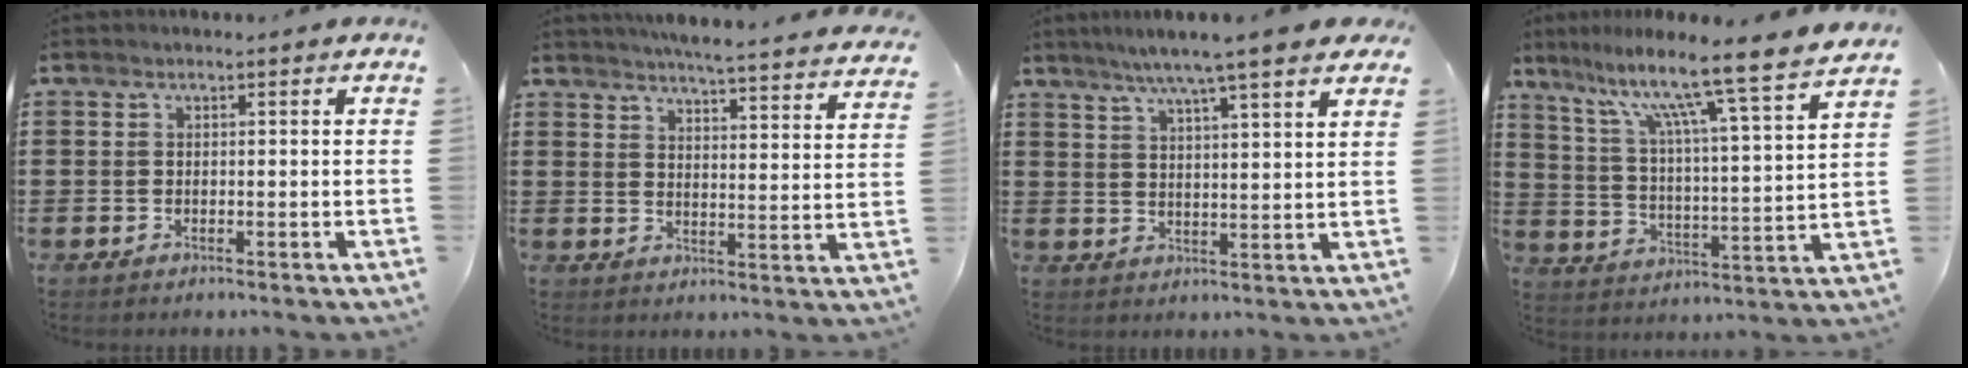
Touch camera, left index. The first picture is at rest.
{"total": 4.9, "force": [4.8, -0.5, 1.1], "torque": [-0.033, -0.036, 0.079]}
{"total": 6.6, "force": [5.4, 0.0, 3.8], "torque": [-0.088, -0.016, 0.092]}
{"total": 11.2, "force": [9.1, -0.9, 6.5], "torque": [-0.143, -0.068, 0.137]}